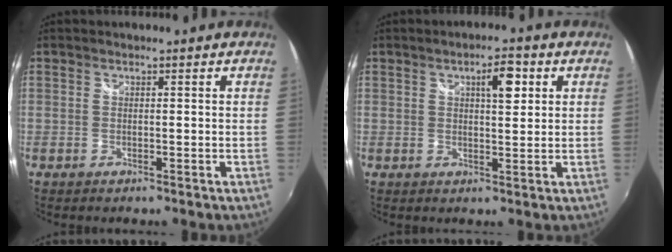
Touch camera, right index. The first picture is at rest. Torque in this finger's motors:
{"motor_torque": [0.56, 0.22, 0.17, 0.05]}